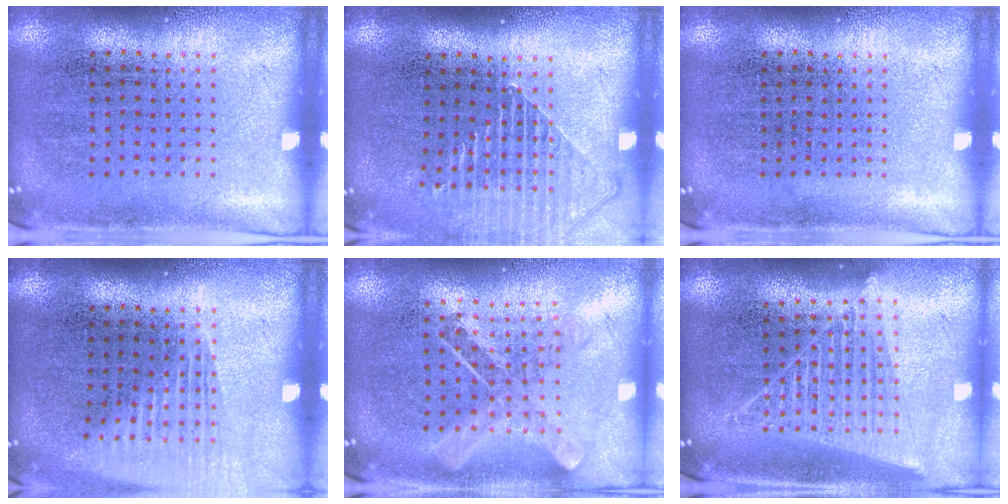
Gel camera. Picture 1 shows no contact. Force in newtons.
{"total": 1.3, "press": 1.3, "slide": 0.4}
{"total": 0.0}
{"total": 1.2, "press": 1.1, "slide": 0.4}
{"total": 0.9, "press": 0.8, "slide": 0.2}
{"total": 1.9, "press": 1.7, "slide": 0.8}